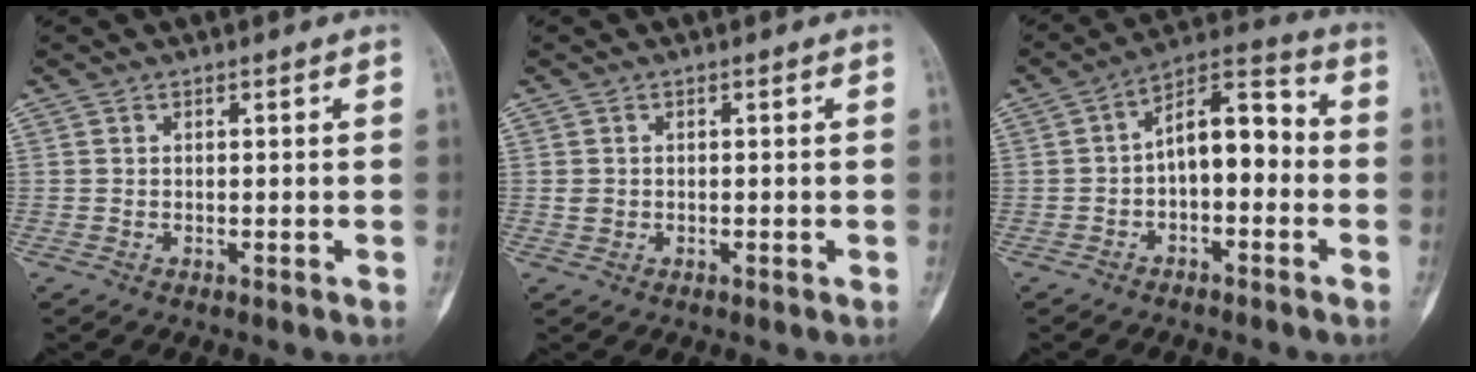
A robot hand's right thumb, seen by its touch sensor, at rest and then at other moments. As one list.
[{"total": 1.2, "force": [-0.1, 1.0, 0.7], "torque": [-0.011, 0.002, 0.001]}, {"total": 10.8, "force": [-1.3, 5.7, 9.0], "torque": [-0.119, 0.047, -0.033]}]